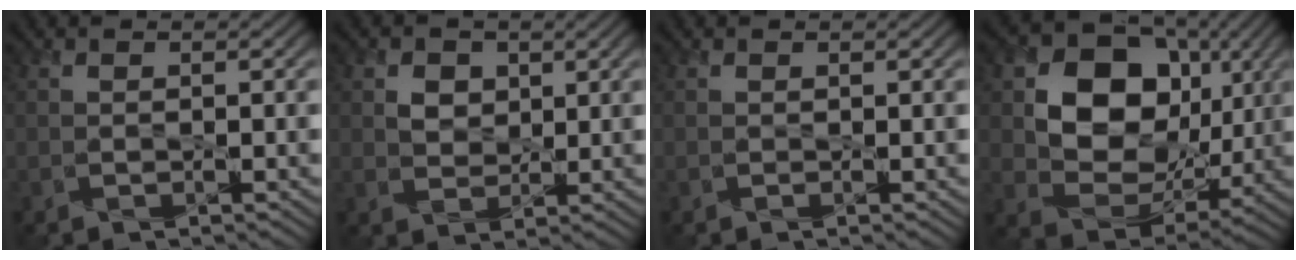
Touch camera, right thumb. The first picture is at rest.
{"total": 2.4, "force": [1.2, 2.0, 0.5], "torque": [-0.015, -0.001, 0.013]}
{"total": 0.0}
{"total": 13.1, "force": [2.9, 10.4, 7.4], "torque": [-0.143, -0.003, 0.051]}